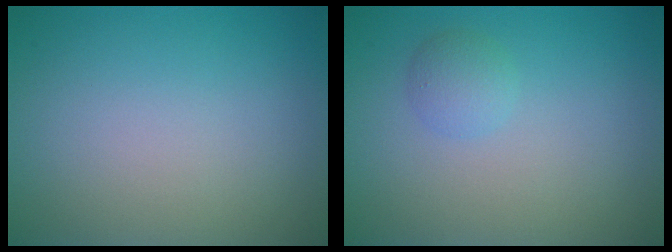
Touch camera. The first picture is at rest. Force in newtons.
{"total": 1.5, "press": 1.5, "slide": 0.1}